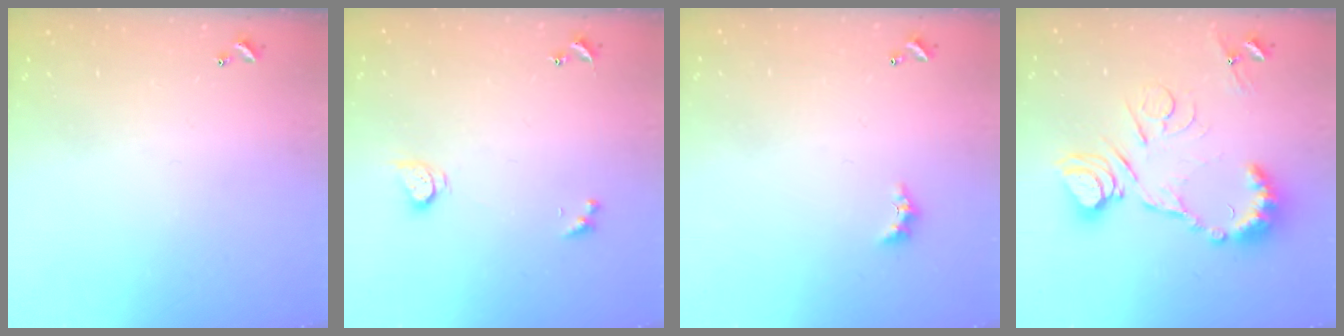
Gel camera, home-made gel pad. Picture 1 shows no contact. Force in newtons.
{"total": 2.7, "press": 2.7, "slide": 0.3}
{"total": 2.2, "press": 2.2, "slide": 0.6}
{"total": 15.6, "press": 15.5, "slide": 1.7}